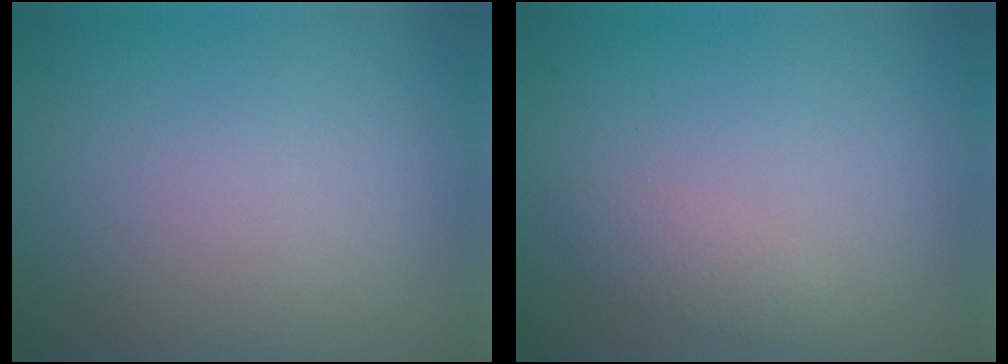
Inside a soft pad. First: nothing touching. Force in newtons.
{"total": 1.4, "press": 1.4, "slide": 0.1}